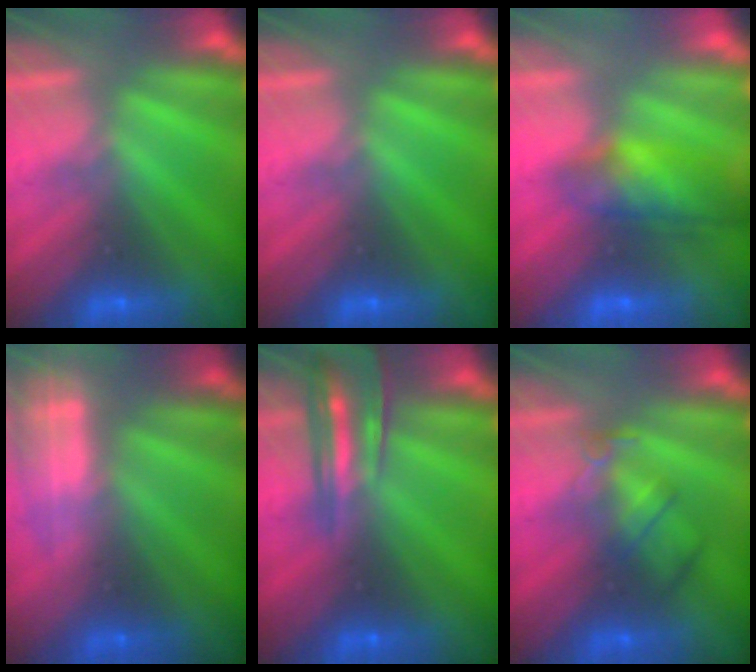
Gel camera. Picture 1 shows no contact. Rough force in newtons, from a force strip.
{"total": 0.0}
{"total": 7.5}
{"total": 2.4}
{"total": 7.6}
{"total": 2.4}